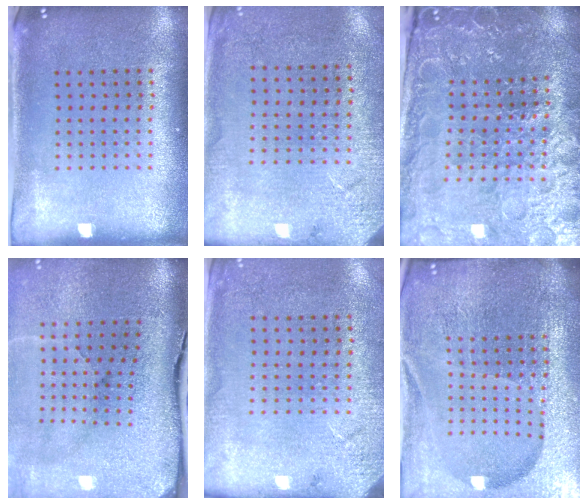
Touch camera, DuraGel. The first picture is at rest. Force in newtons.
{"total": 2.6, "press": 2.5, "slide": 0.5}
{"total": 4.2, "press": 4.1, "slide": 0.9}
{"total": 5.1, "press": 4.0, "slide": 3.2}
{"total": 2.6, "press": 2.4, "slide": 1.1}
{"total": 7.0, "press": 6.0, "slide": 3.5}